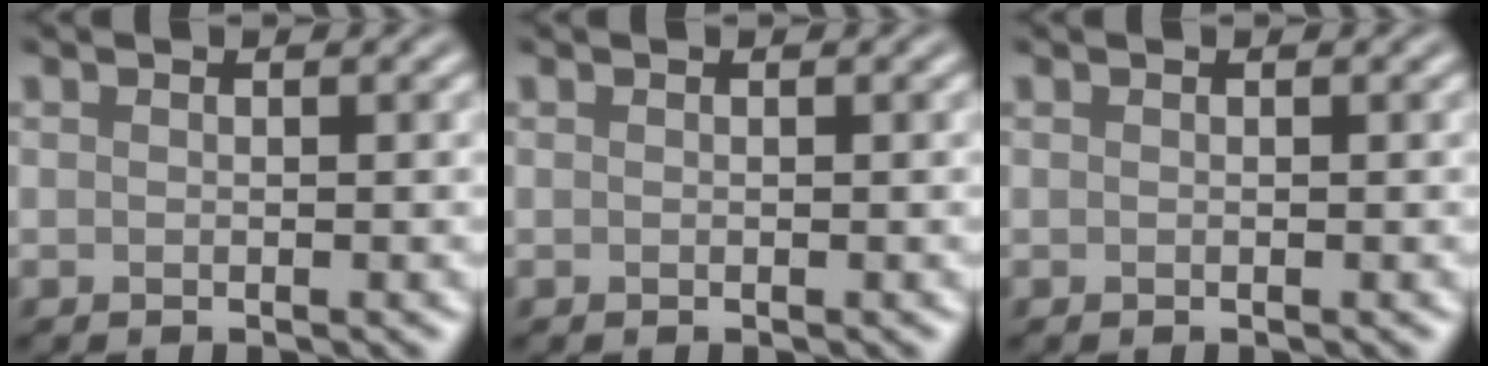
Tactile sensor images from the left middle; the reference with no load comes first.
{"total": 0.0}
{"total": 0.0}